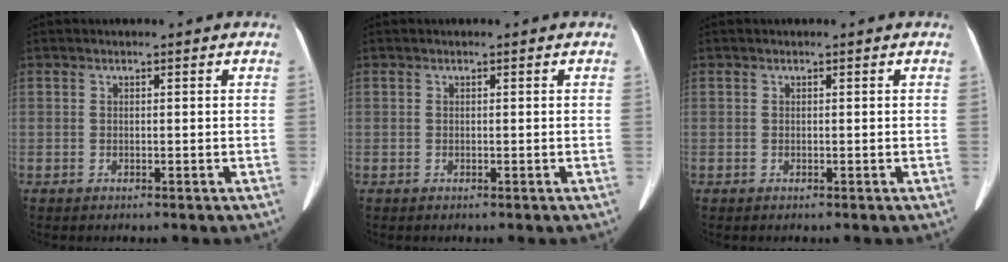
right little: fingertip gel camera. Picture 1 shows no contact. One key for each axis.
{"total": 0.0}
{"total": 0.0}